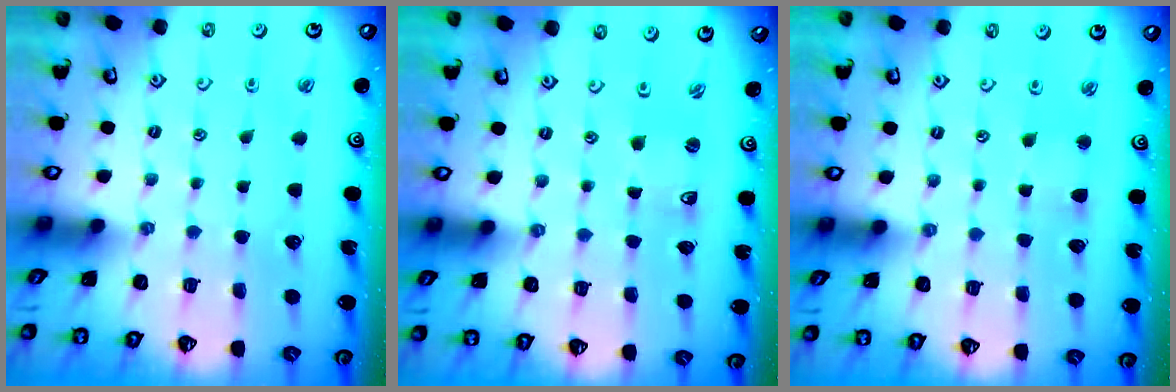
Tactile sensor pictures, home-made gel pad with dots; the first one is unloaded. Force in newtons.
{"total": 2.3, "press": 2.3, "slide": 0.4}
{"total": 2.4, "press": 2.3, "slide": 0.5}